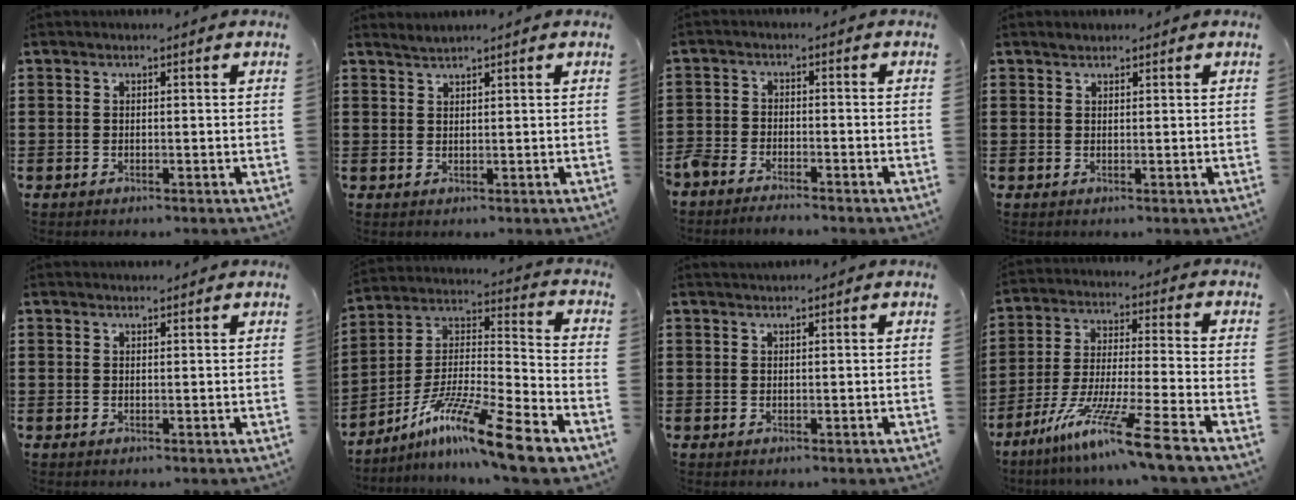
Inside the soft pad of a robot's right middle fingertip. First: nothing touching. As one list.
[{"total": 1.1, "force": [1.1, -0.2, 0.1], "torque": [-0.004, 0.001, 0.021]}, {"total": 3.1, "force": [-3.0, 0.5, 0.3], "torque": [-0.024, -0.003, -0.068]}, {"total": 0.9, "force": [0.8, 0.4, 0.0], "torque": [-0.001, 0.002, 0.016]}, {"total": 1.1, "force": [1.1, 0.0, 0.0], "torque": [-0.002, -0.003, 0.021]}, {"total": 13.6, "force": [-10.2, 0.5, 8.9], "torque": [-0.161, 0.012, -0.195]}, {"total": 0.9, "force": [0.9, 0.1, 0.0], "torque": [-0.002, 0.000, 0.016]}, {"total": 11.4, "force": [-8.4, -0.7, 7.6], "torque": [-0.148, 0.002, -0.168]}]